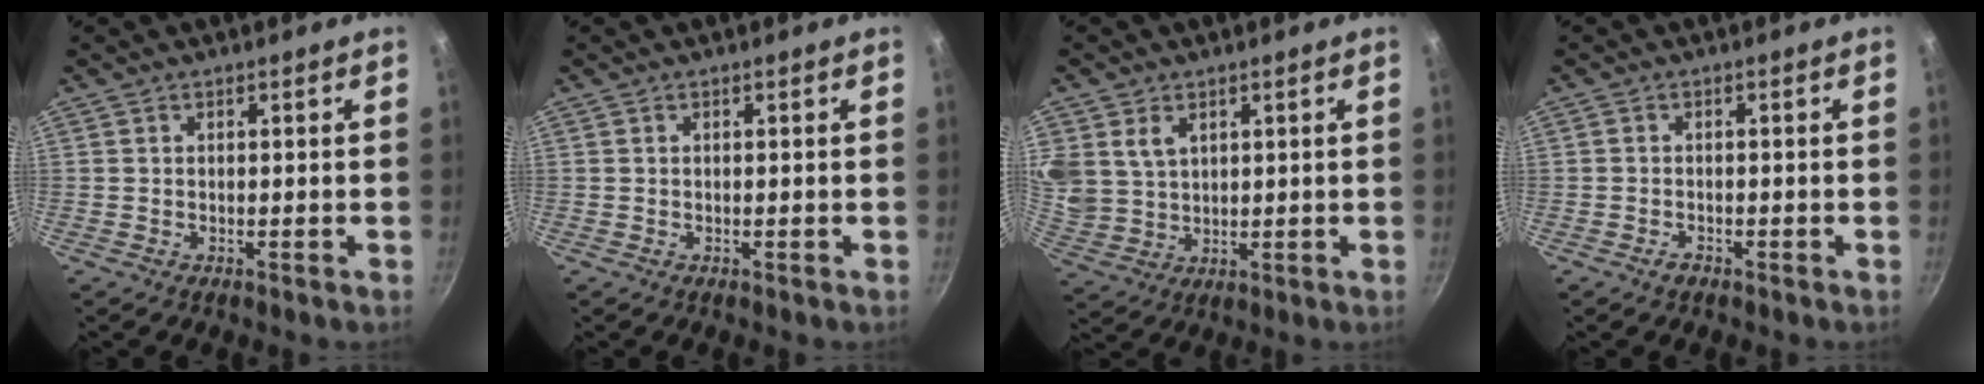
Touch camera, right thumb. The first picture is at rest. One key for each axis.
{"total": 0.0}
{"total": 8.6, "fx": 3.7, "fy": 6.4, "fz": 4.4, "tx": -0.077, "ty": -0.018, "tz": 0.083}
{"total": 1.5, "fx": -1.0, "fy": 0.9, "fz": 0.7, "tx": -0.012, "ty": 0.010, "tz": -0.019}